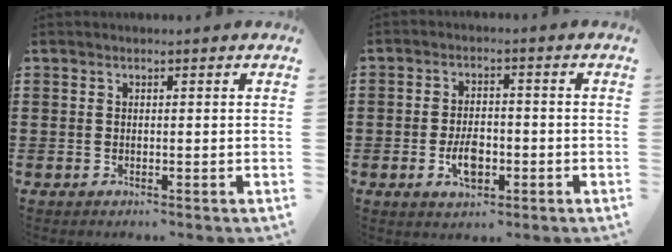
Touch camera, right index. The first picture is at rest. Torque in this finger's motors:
{"motor_torque": [2.14, 0.00, 0.20, 0.05]}